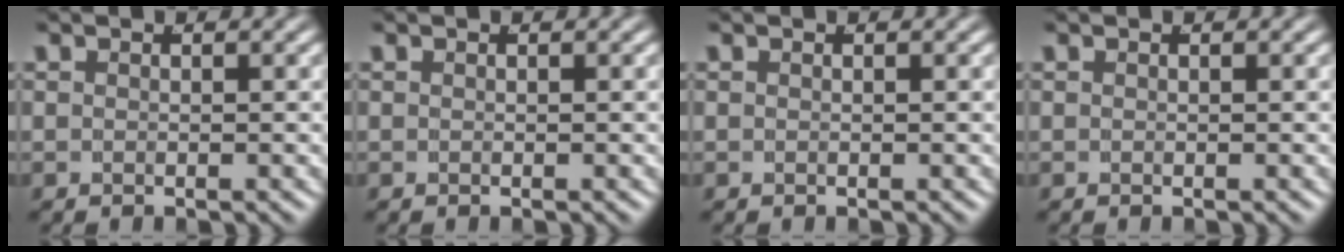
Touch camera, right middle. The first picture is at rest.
{"total": 0.0}
{"total": 0.0}
{"total": 0.0}